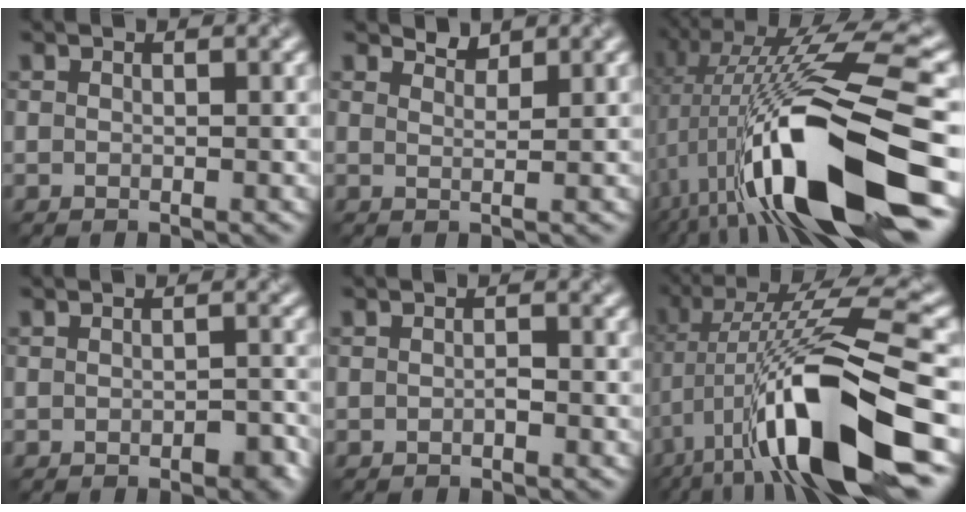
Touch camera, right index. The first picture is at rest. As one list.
[{"total": 1.0, "force": [1.0, 0.0, 0.1], "torque": [0.000, -0.004, 0.012]}, {"total": 15.8, "force": [-4.2, 4.0, 14.6], "torque": [-0.254, 0.007, -0.070]}, {"total": 2.0, "force": [-1.4, 0.9, 1.1], "torque": [-0.016, -0.007, -0.017]}, {"total": 0.9, "force": [-0.8, 0.1, 0.2], "torque": [-0.005, -0.001, -0.015]}, {"total": 13.1, "force": [-4.4, 2.9, 12.0], "torque": [-0.205, 0.011, -0.074]}]